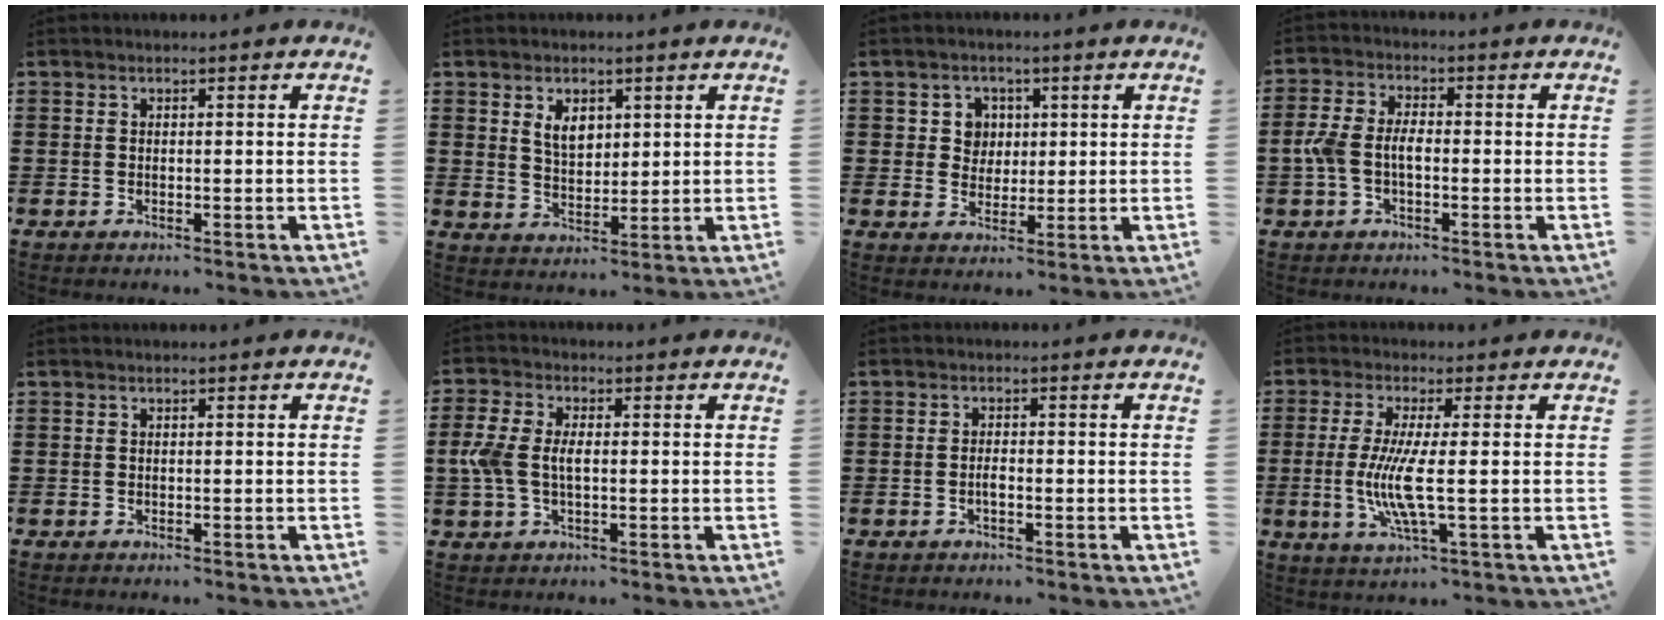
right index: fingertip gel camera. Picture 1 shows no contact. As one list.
[{"total": 4.3, "force": [2.0, 2.7, 2.7], "torque": [-0.055, 0.008, 0.033]}, {"total": 4.1, "force": [1.0, 3.8, 1.2], "torque": [-0.033, 0.010, 0.014]}, {"total": 4.7, "force": [-0.9, 2.5, 3.8], "torque": [-0.098, -0.001, -0.026]}, {"total": 0.0}, {"total": 5.4, "force": [-0.2, 3.0, 4.5], "torque": [-0.122, -0.003, -0.017]}, {"total": 1.4, "force": [-0.5, 0.4, 1.2], "torque": [-0.025, 0.001, -0.010]}, {"total": 7.7, "force": [-0.8, 0.8, 7.6], "torque": [-0.168, -0.023, -0.025]}]